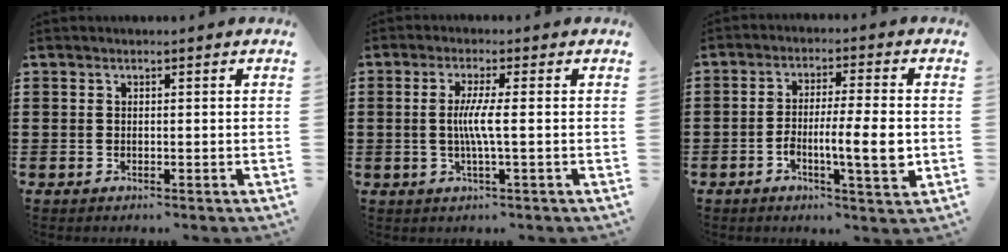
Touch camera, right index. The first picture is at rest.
{"total": 4.3, "force": [-0.2, -0.2, 4.3], "torque": [-0.086, -0.010, -0.009]}
{"total": 8.6, "force": [-2.0, 1.6, 8.2], "torque": [-0.134, -0.006, -0.037]}